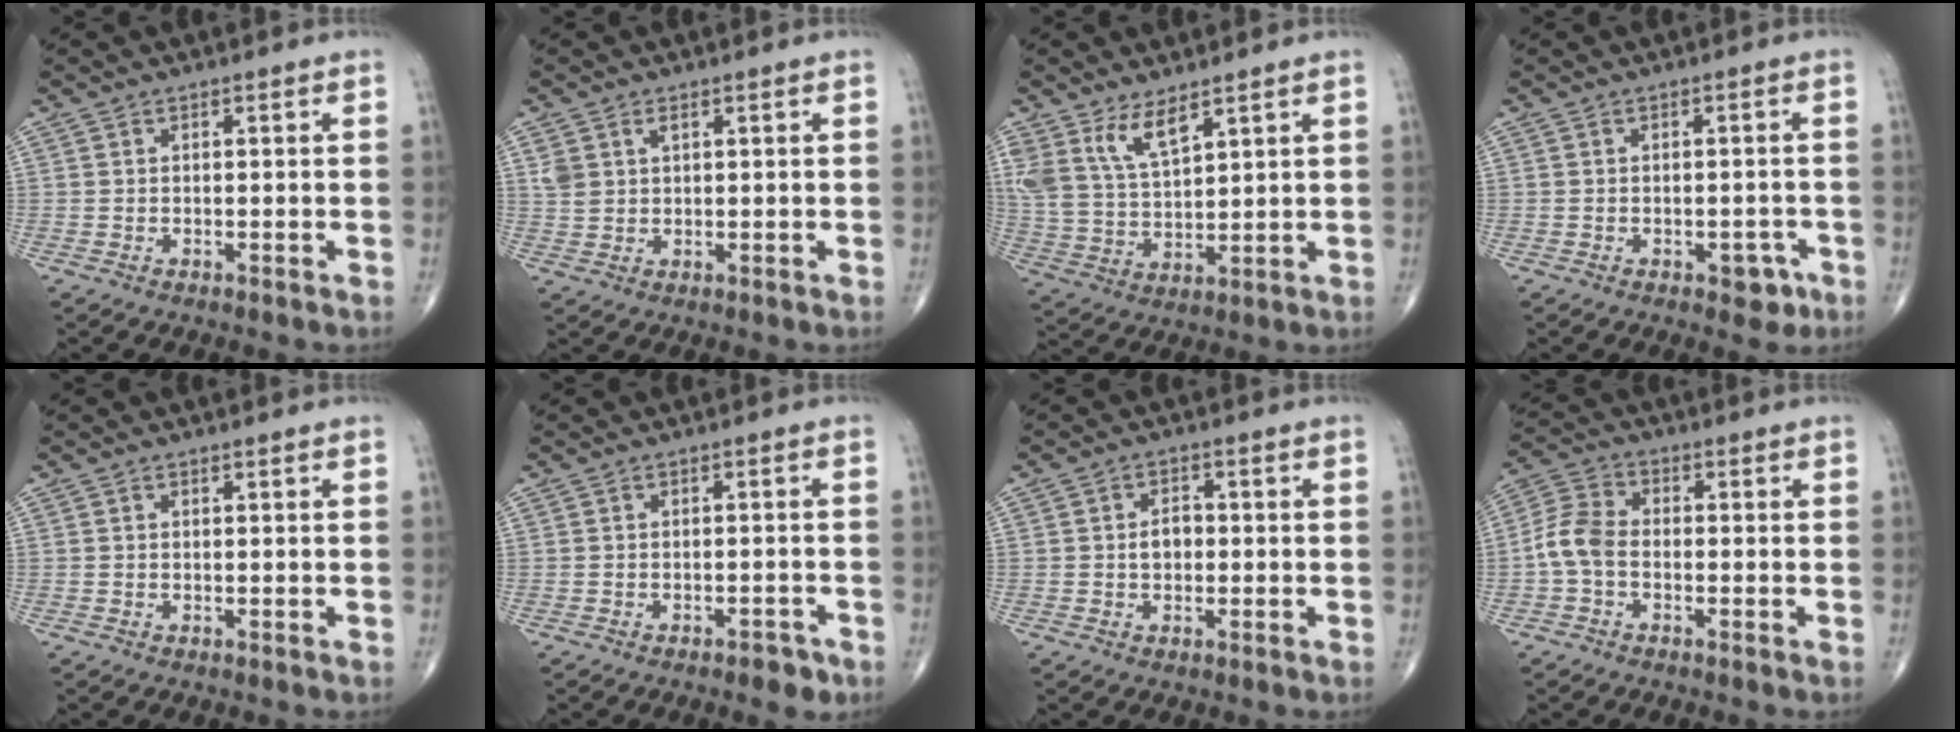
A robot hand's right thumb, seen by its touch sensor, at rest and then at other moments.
{"total": 3.2, "force": [1.5, 2.0, 2.0], "torque": [-0.038, -0.002, 0.037]}
{"total": 8.5, "force": [5.5, 3.4, 5.5], "torque": [-0.102, -0.029, 0.119]}
{"total": 3.6, "force": [-1.8, 2.1, 2.3], "torque": [-0.009, 0.010, -0.020]}
{"total": 0.0}
{"total": 3.0, "force": [-2.1, 1.3, 1.8], "torque": [-0.017, 0.011, -0.025]}
{"total": 3.3, "force": [-0.3, 2.4, 2.2], "torque": [-0.028, 0.011, -0.008]}
{"total": 6.4, "force": [-1.4, 4.2, 4.5], "torque": [-0.091, 0.020, -0.042]}